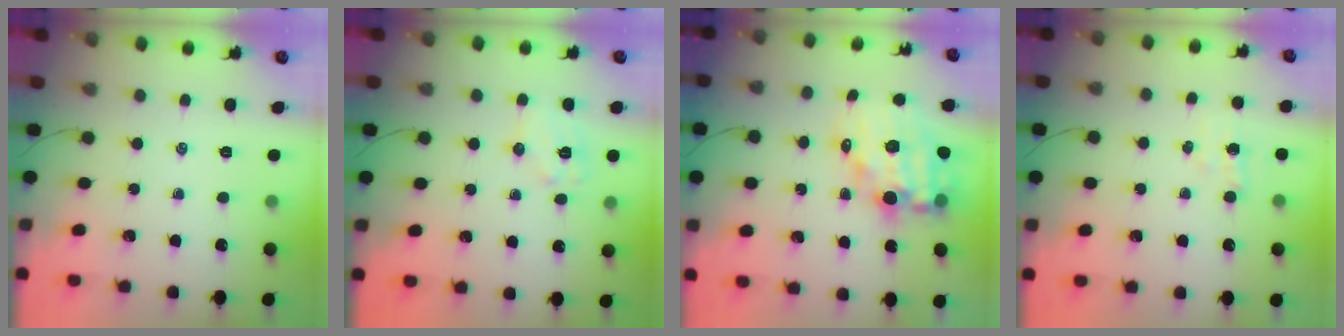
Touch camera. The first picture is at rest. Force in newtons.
{"total": 8.4, "press": 8.3, "slide": 0.7}
{"total": 13.6, "press": 13.1, "slide": 3.6}
{"total": 2.5, "press": 2.3, "slide": 0.8}